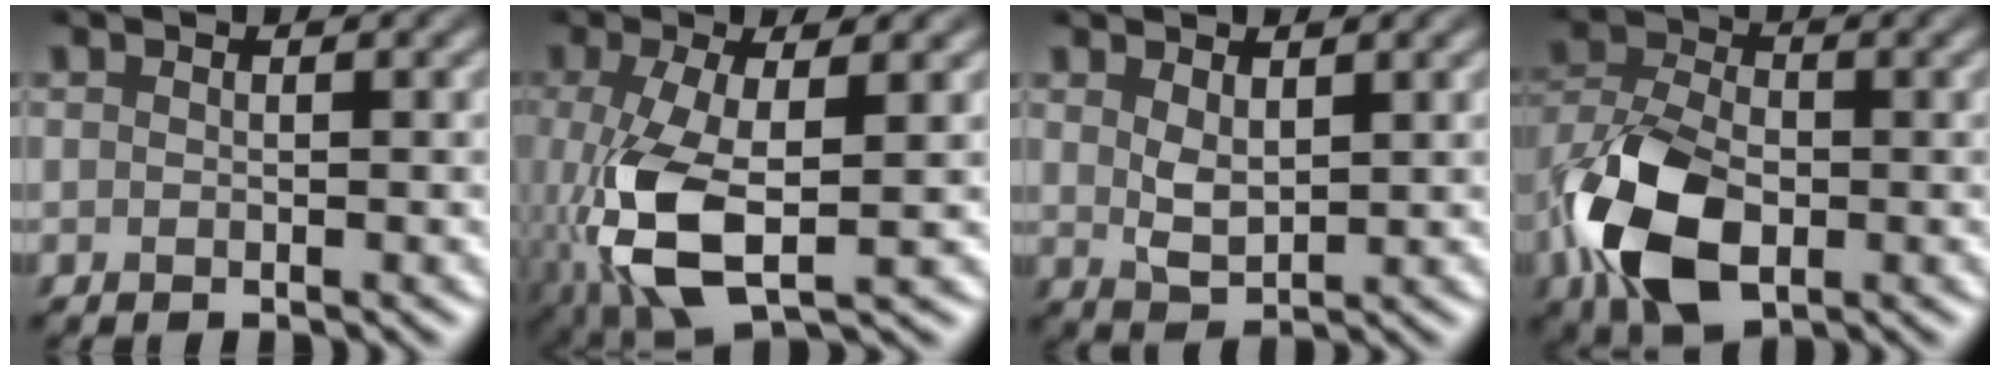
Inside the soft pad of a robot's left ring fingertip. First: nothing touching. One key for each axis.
{"total": 7.3, "fx": -1.3, "fy": 2.8, "fz": 6.6, "tx": -0.151, "ty": -0.010, "tz": -0.023}
{"total": 2.3, "fx": 1.0, "fy": 1.2, "fz": 1.7, "tx": -0.038, "ty": -0.004, "tz": 0.026}
{"total": 8.8, "fx": -3.1, "fy": 5.3, "fz": 6.3, "tx": -0.145, "ty": -0.010, "tz": -0.069}